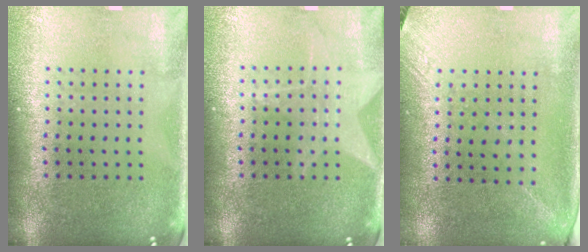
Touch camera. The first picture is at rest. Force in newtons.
{"total": 1.9, "press": 1.9, "slide": 0.2}
{"total": 1.4, "press": 1.0, "slide": 0.9}